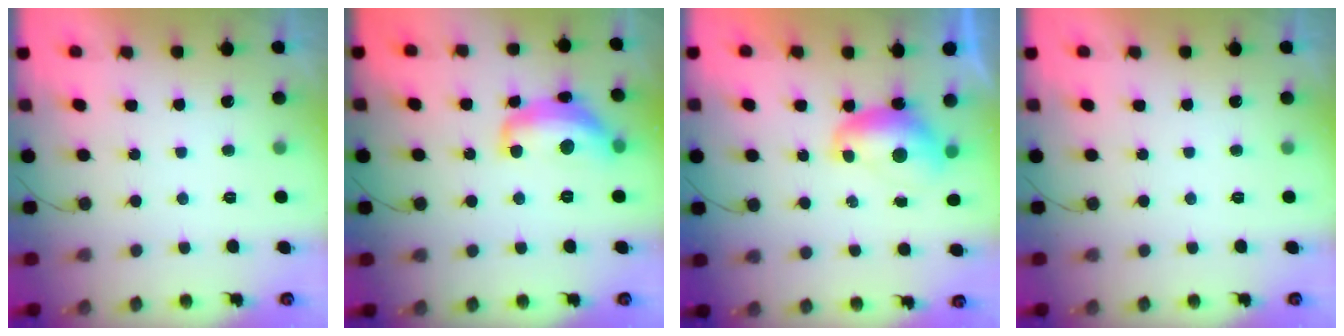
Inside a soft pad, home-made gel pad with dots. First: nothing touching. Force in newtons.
{"total": 14.1, "press": 14.1, "slide": 0.9}
{"total": 7.7, "press": 7.6, "slide": 0.9}
{"total": 0.0}